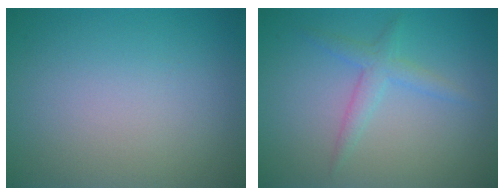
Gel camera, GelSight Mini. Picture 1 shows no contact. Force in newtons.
{"total": 1.3, "press": 1.3, "slide": 0.1}